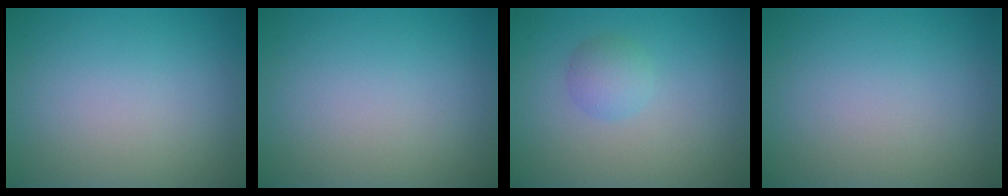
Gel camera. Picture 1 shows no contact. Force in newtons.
{"total": 0.0}
{"total": 1.9, "press": 1.9, "slide": 0.1}
{"total": 0.0}